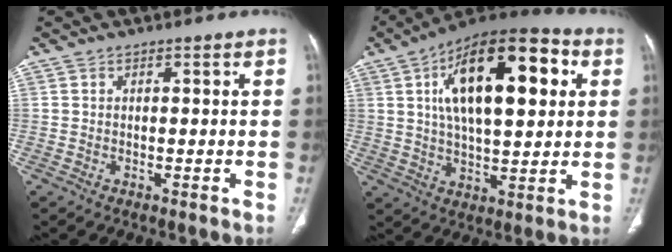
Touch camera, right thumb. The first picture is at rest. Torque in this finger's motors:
{"motor_torque": [0.13, 4.71, 1.94, 0.83, 0.22]}